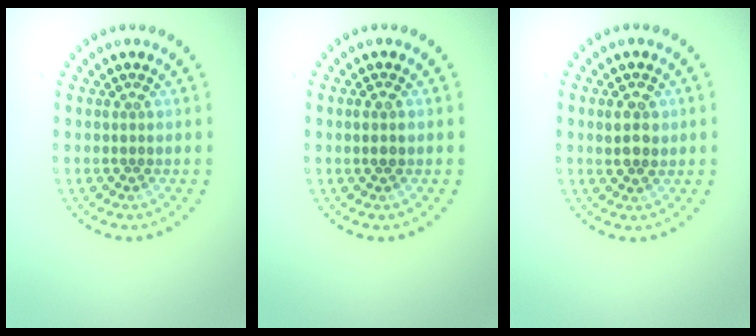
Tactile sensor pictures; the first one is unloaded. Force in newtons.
{"total": 1.1, "press": 1.0, "slide": 0.4}
{"total": 2.2, "press": 2.2, "slide": 0.3}